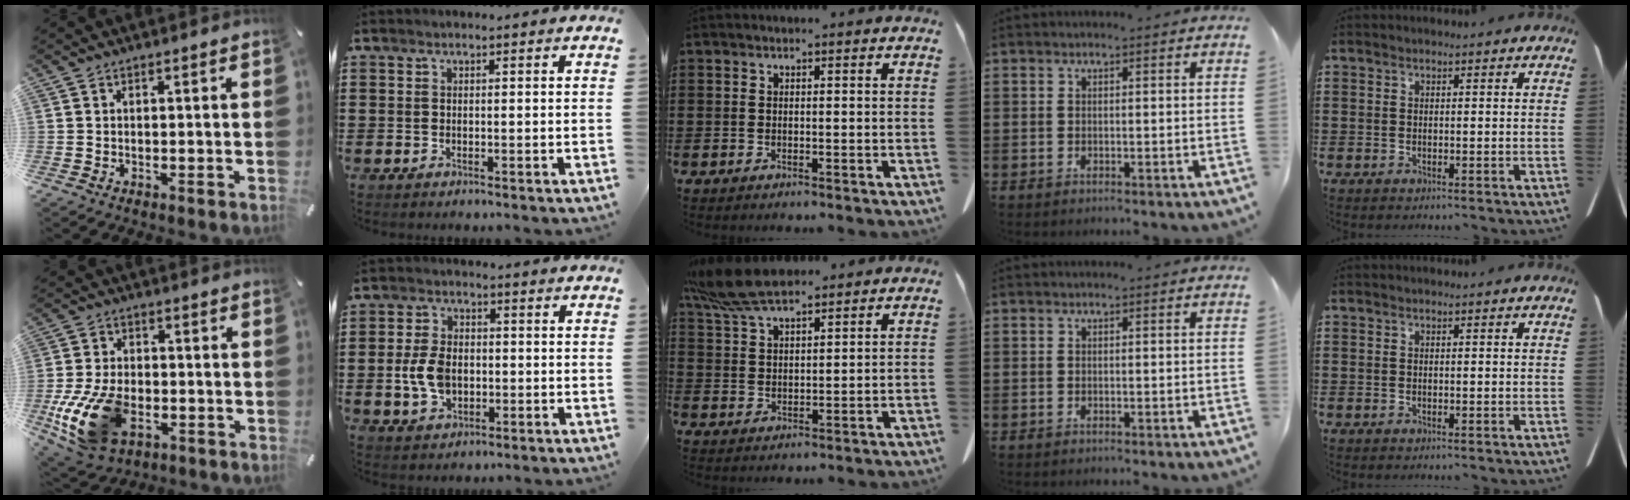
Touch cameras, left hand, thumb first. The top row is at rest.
{"thumb": {"total": 16.6, "force": [-5.1, 10.6, 11.8], "torque": [-0.242, 0.012, -0.082]}, "index": {"total": 6.6, "force": [-0.7, 4.3, 4.9], "torque": [-0.118, 0.003, -0.019]}, "middle": {"total": 8.2, "force": [6.8, 2.0, 4.2], "torque": [-0.110, -0.012, 0.127]}}